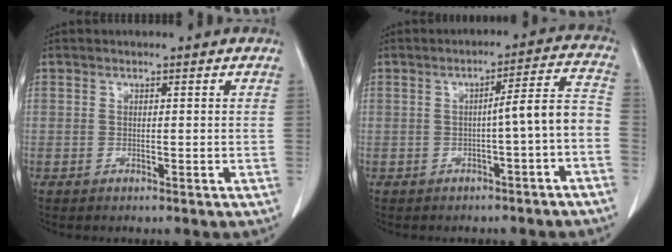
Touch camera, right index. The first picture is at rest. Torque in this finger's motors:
{"motor_torque": [0.98, -0.48, 0.40, 0.11]}